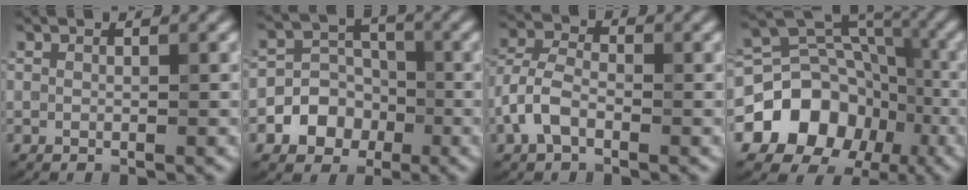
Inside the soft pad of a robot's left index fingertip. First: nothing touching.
{"total": 5.6, "force": [-2.3, 4.8, 1.8], "torque": [-0.007, 0.011, -0.064]}
{"total": 3.4, "force": [-1.7, 1.7, 2.4], "torque": [-0.058, 0.014, -0.043]}
{"total": 16.0, "force": [-6.7, 13.1, 6.3], "torque": [-0.115, -0.014, -0.126]}